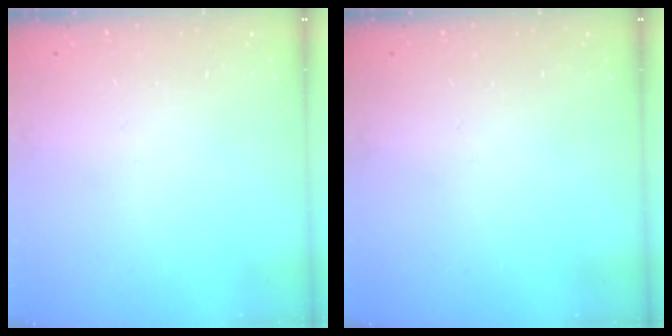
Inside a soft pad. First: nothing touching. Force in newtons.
{"total": 0.0}